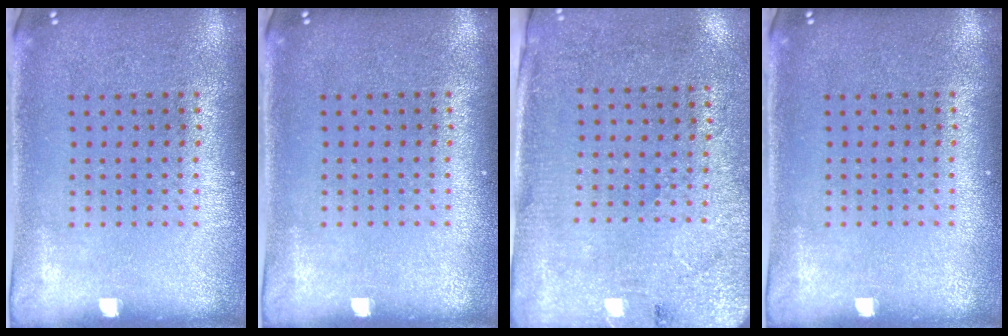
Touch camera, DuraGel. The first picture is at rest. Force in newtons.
{"total": 0.0}
{"total": 2.7, "press": 2.3, "slide": 1.5}
{"total": 0.0}